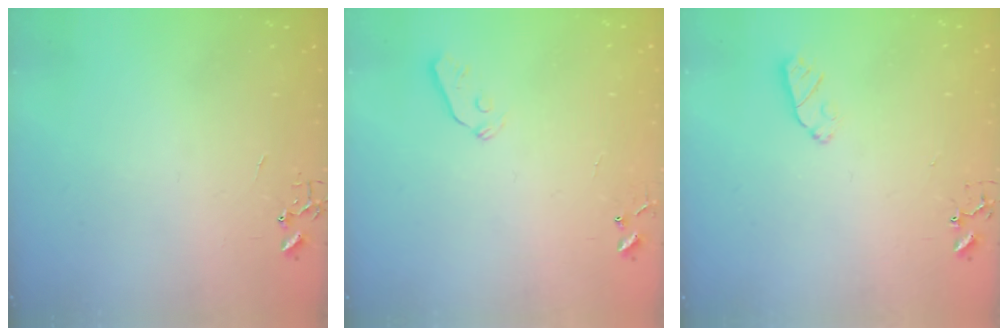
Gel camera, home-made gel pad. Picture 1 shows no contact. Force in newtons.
{"total": 3.7, "press": 3.6, "slide": 0.7}
{"total": 5.5, "press": 5.5, "slide": 0.5}